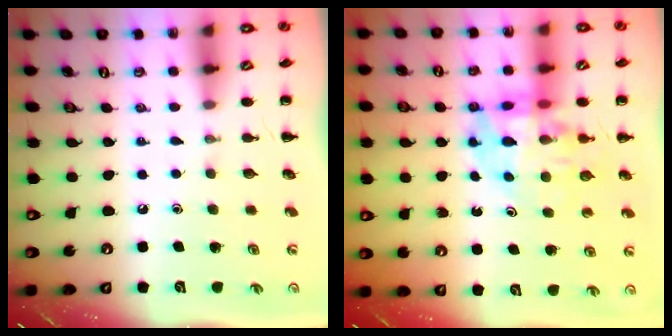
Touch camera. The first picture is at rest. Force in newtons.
{"total": 11.9, "press": 11.4, "slide": 3.3}